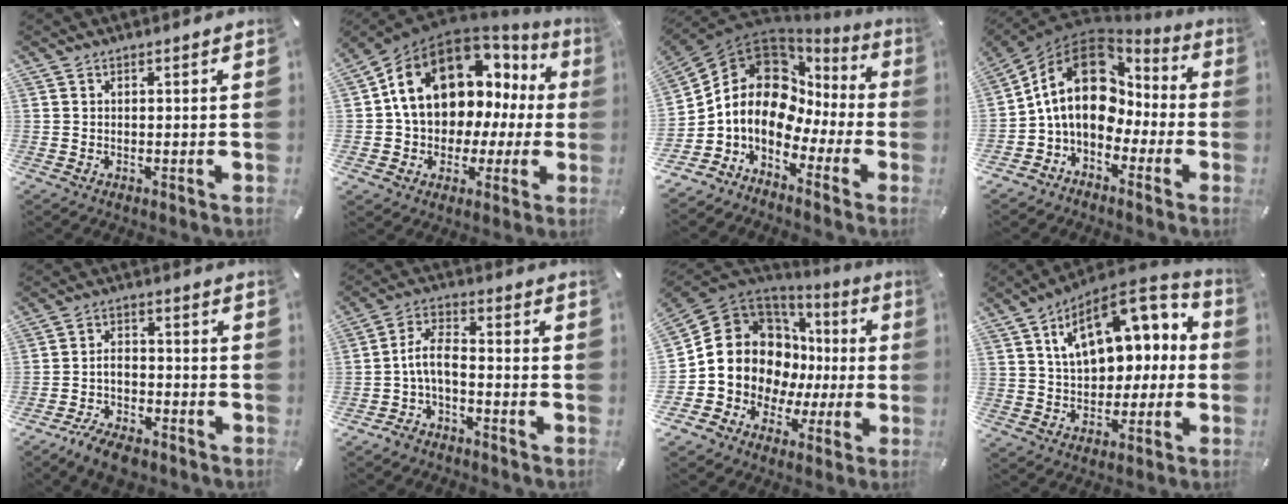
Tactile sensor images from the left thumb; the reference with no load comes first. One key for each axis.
{"total": 15.7, "fx": 6.2, "fy": 11.6, "fz": 8.5, "tx": -0.141, "ty": -0.044, "tz": 0.111}
{"total": 12.9, "fx": 1.8, "fy": 10.3, "fz": 7.6, "tx": -0.168, "ty": -0.032, "tz": 0.023}
{"total": 17.5, "fx": 1.3, "fy": 13.5, "fz": 11.1, "tx": -0.218, "ty": 0.007, "tz": 0.023}
{"total": 6.8, "fx": -4.9, "fy": 3.1, "fz": 3.5, "tx": -0.073, "ty": 0.026, "tz": -0.095}
{"total": 6.6, "fx": -2.3, "fy": 3.5, "fz": 5.1, "tx": -0.115, "ty": 0.002, "tz": -0.048}
{"total": 14.8, "fx": 1.8, "fy": 13.3, "fz": 6.4, "tx": -0.114, "ty": -0.032, "tz": 0.050}
{"total": 17.4, "fx": 5.8, "fy": 11.3, "fz": 11.9, "tx": -0.175, "ty": -0.021, "tz": 0.106}